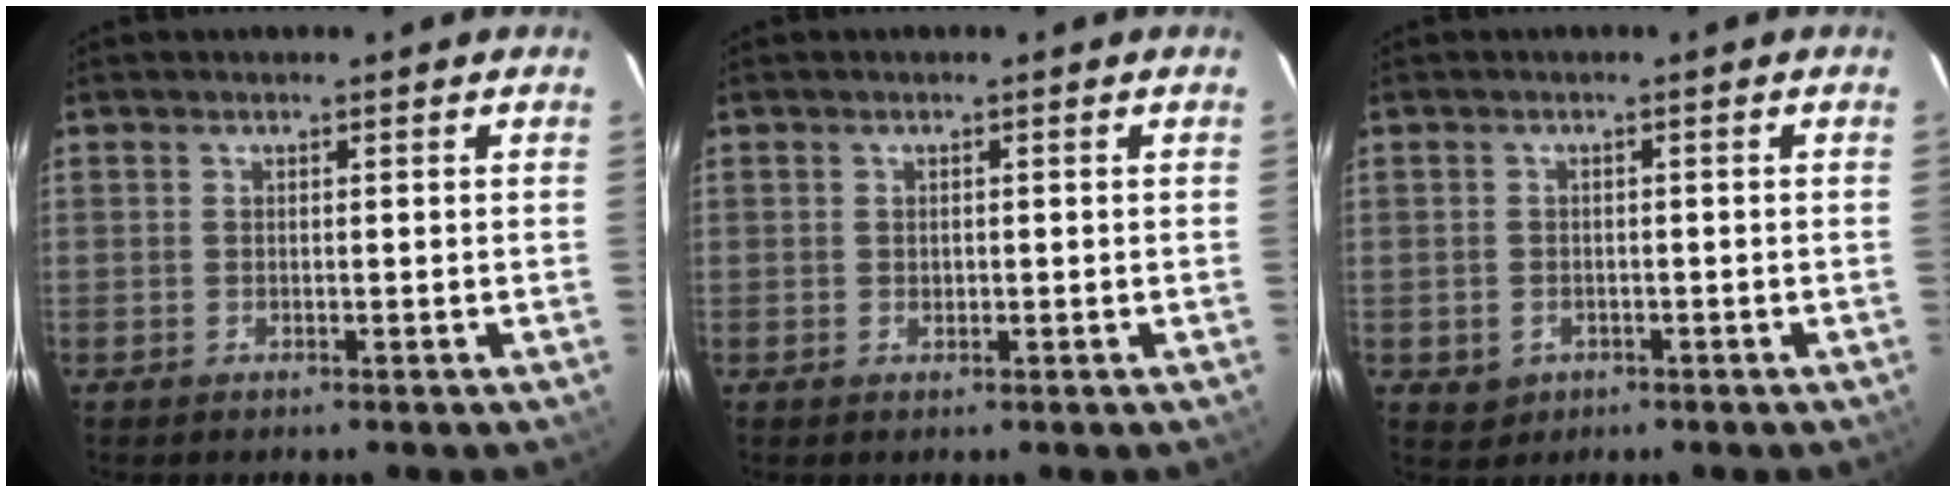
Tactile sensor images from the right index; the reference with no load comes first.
{"total": 0.8, "force": [0.0, 0.7, 0.3], "torque": [-0.004, 0.000, 0.001]}
{"total": 3.4, "force": [-1.1, 3.1, 1.0], "torque": [-0.026, 0.002, -0.007]}